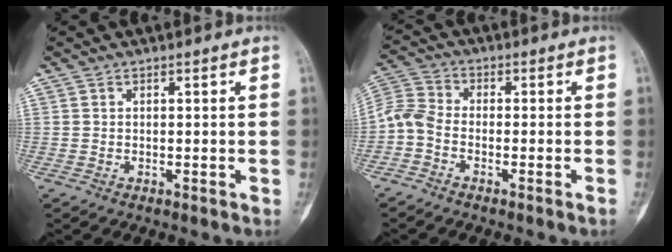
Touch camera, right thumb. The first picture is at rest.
{"total": 5.1, "force": [-2.5, 2.4, 3.7], "torque": [-0.089, 0.018, -0.069]}